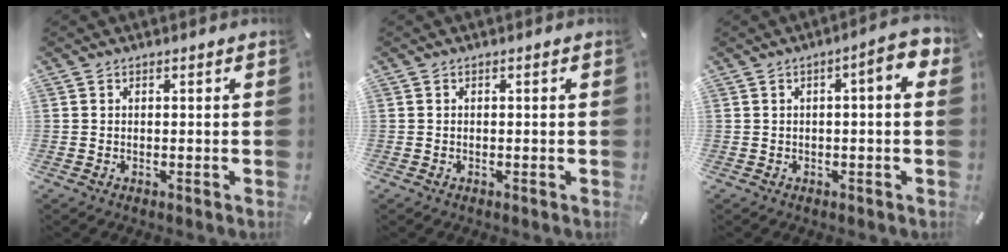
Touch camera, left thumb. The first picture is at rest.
{"total": 0.5, "force": [-0.2, 0.2, 0.4], "torque": [-0.008, -0.001, -0.004]}
{"total": 6.3, "force": [1.2, 1.3, 6.0], "torque": [-0.085, -0.010, 0.015]}